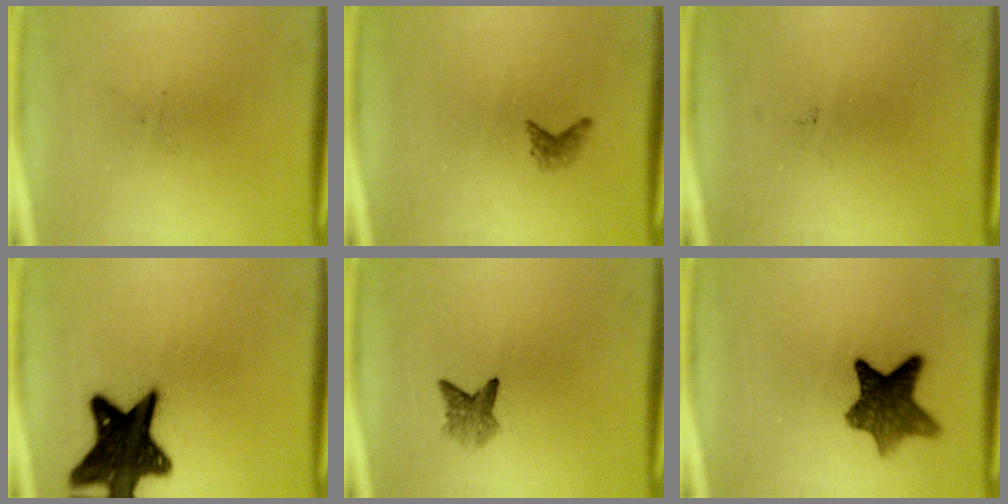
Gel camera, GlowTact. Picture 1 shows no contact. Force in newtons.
{"total": 1.1}
{"total": 0.0}
{"total": 19.0}
{"total": 2.6}
{"total": 9.0}